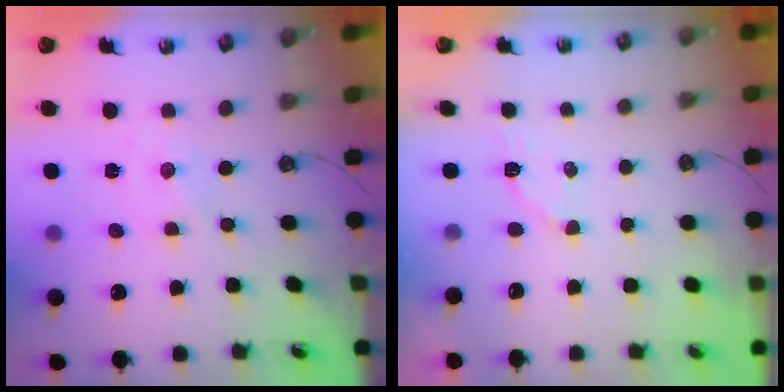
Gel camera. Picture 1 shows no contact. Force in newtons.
{"total": 3.4, "press": 3.3, "slide": 0.6}